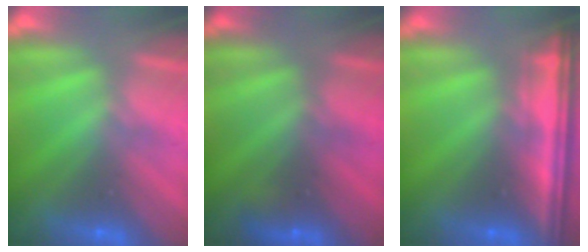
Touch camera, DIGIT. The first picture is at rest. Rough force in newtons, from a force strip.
{"total": 1.5}
{"total": 7.0}